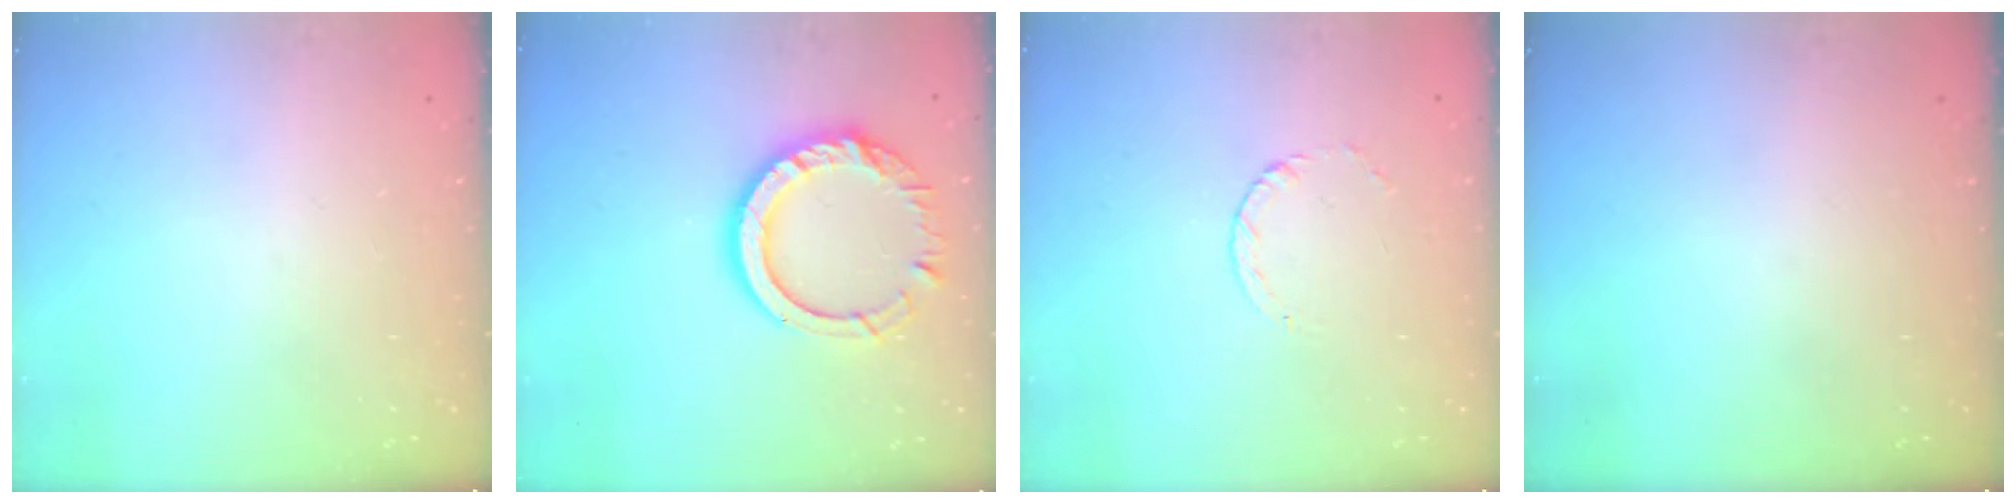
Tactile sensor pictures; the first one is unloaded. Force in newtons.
{"total": 14.7, "press": 14.6, "slide": 1.3}
{"total": 2.4, "press": 2.4, "slide": 0.3}
{"total": 0.0}